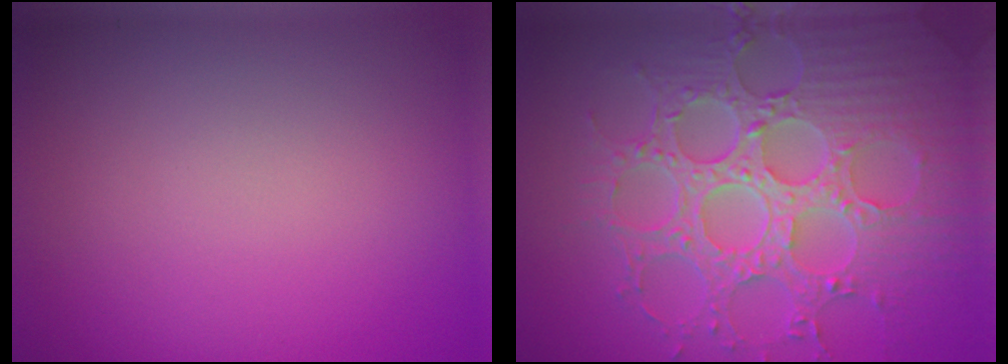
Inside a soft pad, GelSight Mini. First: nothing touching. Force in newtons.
{"total": 8.7, "press": 6.6, "slide": 5.8}